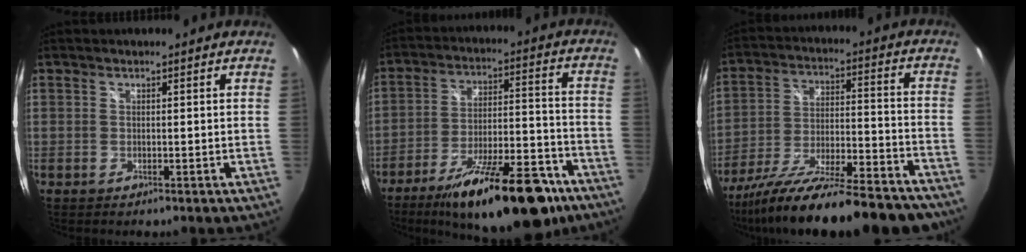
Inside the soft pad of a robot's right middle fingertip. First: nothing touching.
{"total": 23.0, "force": [-16.2, 7.2, 14.7], "torque": [-0.228, -0.015, -0.235]}
{"total": 25.7, "force": [-21.5, 4.7, 13.4], "torque": [-0.230, -0.057, -0.319]}